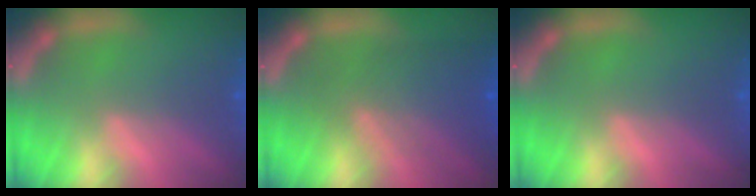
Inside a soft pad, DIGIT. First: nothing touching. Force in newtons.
{"total": 6.6}
{"total": 0.0}